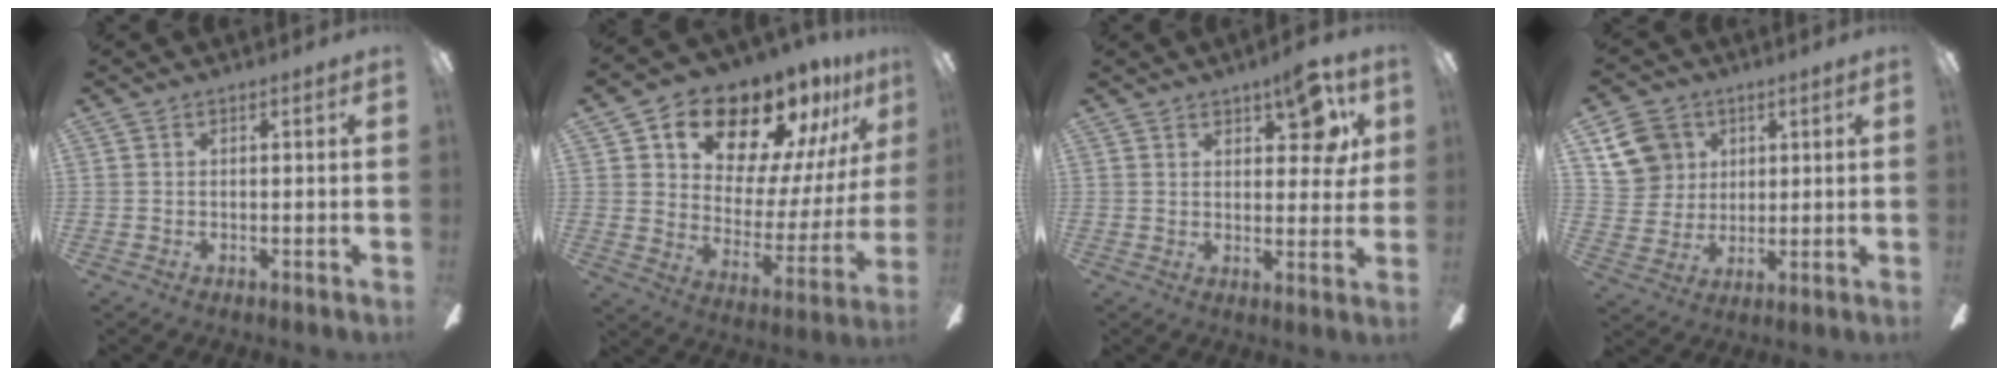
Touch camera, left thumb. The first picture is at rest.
{"total": 17.3, "force": [14.1, 8.1, 5.9], "torque": [-0.095, -0.115, 0.245]}
{"total": 8.9, "force": [5.1, 4.1, 6.0], "torque": [-0.060, -0.023, 0.084]}
{"total": 10.3, "force": [5.0, 8.6, 2.5], "torque": [-0.046, -0.011, 0.102]}